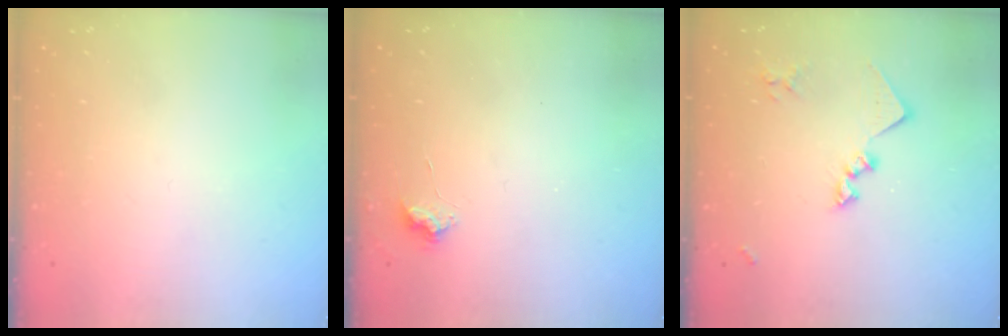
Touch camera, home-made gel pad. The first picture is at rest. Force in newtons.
{"total": 4.4, "press": 4.4, "slide": 0.7}
{"total": 12.7, "press": 12.7, "slide": 0.6}